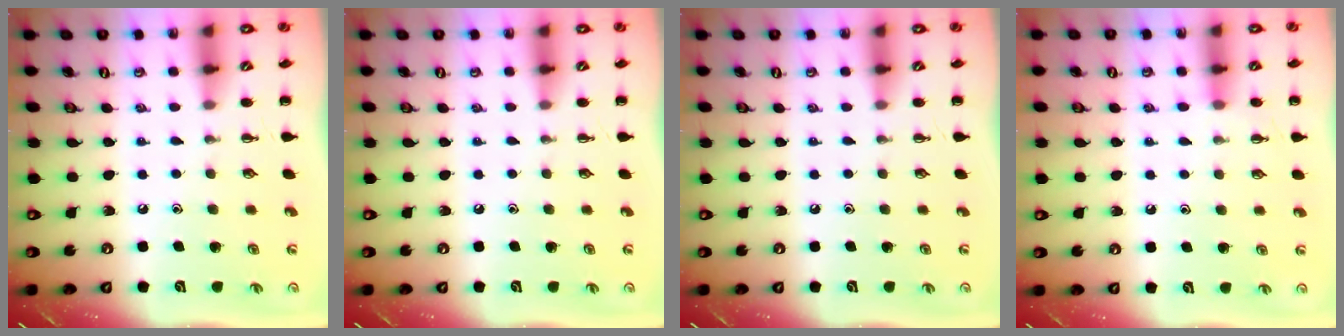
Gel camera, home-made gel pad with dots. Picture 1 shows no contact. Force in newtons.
{"total": 0.0}
{"total": 0.0}
{"total": 7.5, "press": 7.2, "slide": 2.0}